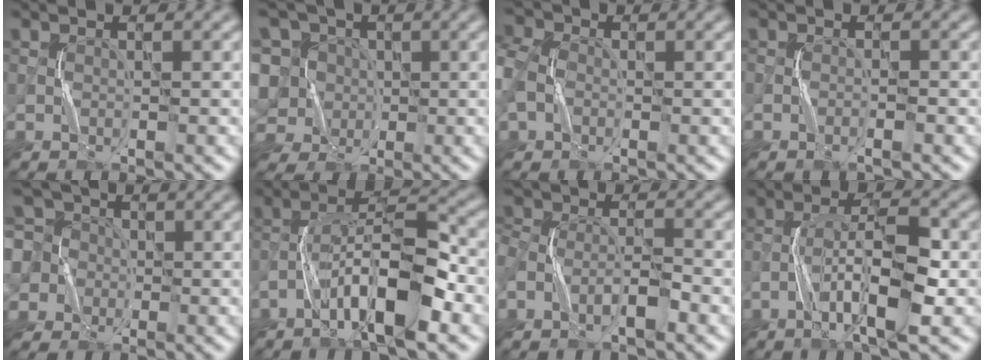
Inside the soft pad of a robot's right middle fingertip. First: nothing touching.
{"total": 11.2, "force": [1.0, 9.9, 5.1], "torque": [-0.133, 0.033, -0.013]}
{"total": 6.0, "force": [-0.7, 4.7, 3.6], "torque": [-0.110, 0.008, -0.019]}
{"total": 1.1, "force": [-0.8, 0.0, 0.8], "torque": [-0.018, 0.008, -0.014]}
{"total": 9.6, "force": [-0.2, 8.6, 4.2], "torque": [-0.103, 0.041, -0.055]}
{"total": 8.8, "force": [-4.4, 2.2, 7.3], "torque": [-0.128, 0.022, -0.082]}
{"total": 3.4, "force": [-2.0, 1.3, 2.4], "torque": [-0.045, 0.004, -0.044]}
{"total": 6.9, "force": [-2.9, 1.5, 6.1], "torque": [-0.107, 0.015, -0.052]}